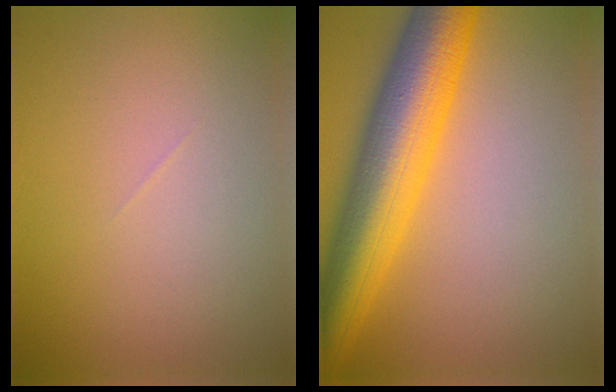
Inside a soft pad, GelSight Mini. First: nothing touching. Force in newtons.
{"total": 10.5, "press": 10.5, "slide": 0.2}